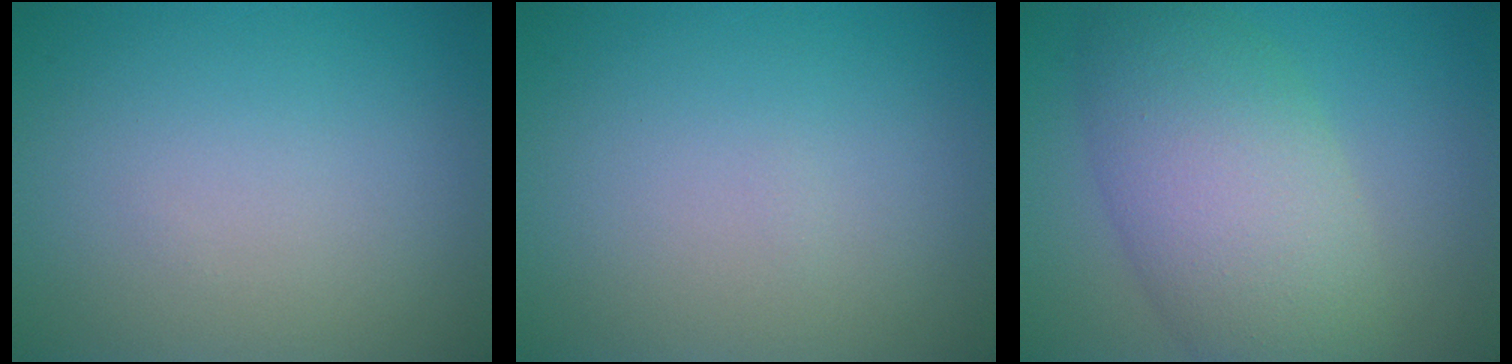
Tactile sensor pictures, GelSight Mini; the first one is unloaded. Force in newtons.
{"total": 0.0}
{"total": 8.3, "press": 8.3, "slide": 0.4}